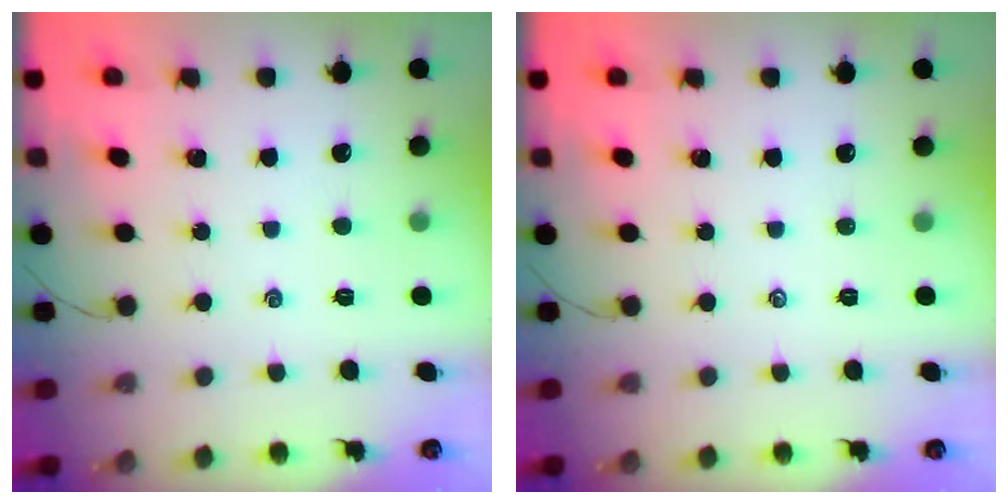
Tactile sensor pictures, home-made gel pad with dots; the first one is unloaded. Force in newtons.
{"total": 0.0}